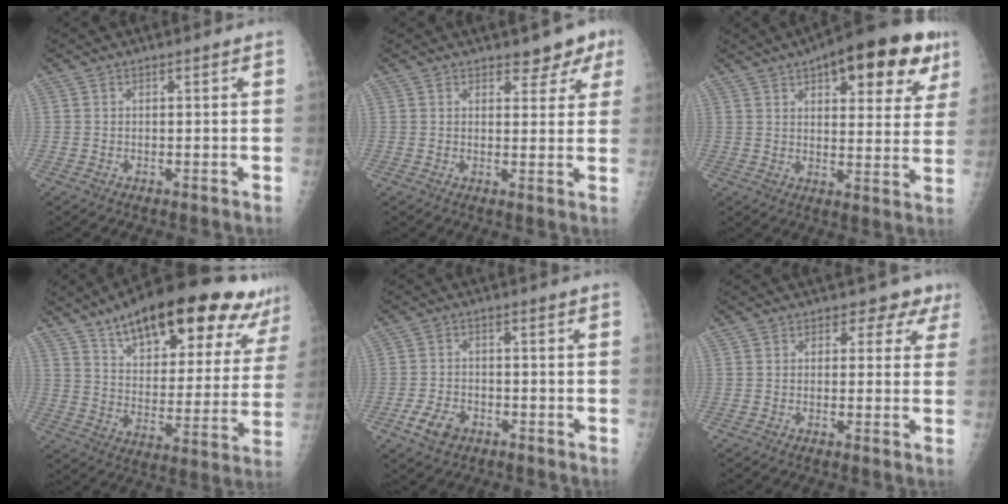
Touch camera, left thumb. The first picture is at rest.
{"total": 4.2, "force": [3.0, 2.4, 1.6], "torque": [0.014, -0.017, 0.032]}
{"total": 20.4, "force": [10.5, 8.3, 15.4], "torque": [-0.169, -0.010, 0.138]}
{"total": 28.1, "force": [19.2, 10.1, 17.9], "torque": [-0.234, -0.050, 0.277]}
{"total": 5.2, "force": [-2.9, 3.4, 2.5], "torque": [-0.044, 0.012, -0.050]}
{"total": 3.8, "force": [2.2, 3.0, 0.7], "torque": [0.026, -0.009, 0.010]}